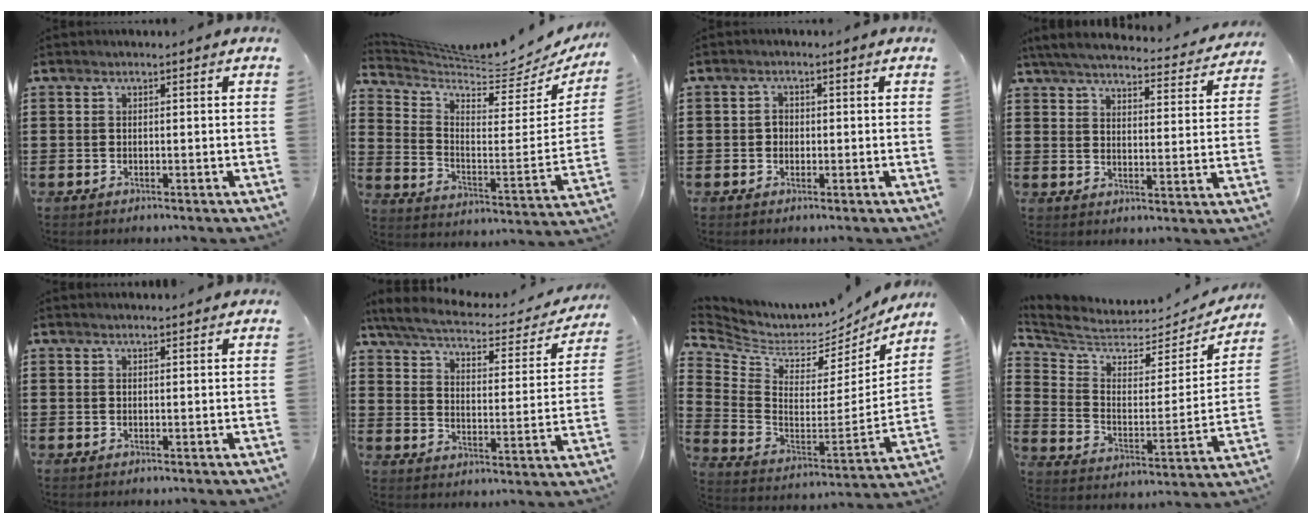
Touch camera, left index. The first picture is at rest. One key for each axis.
{"total": 5.6, "fx": 5.2, "fy": 0.7, "fz": 1.9, "tx": -0.070, "ty": -0.049, "tz": 0.084}
{"total": 1.4, "fx": 0.0, "fy": 1.2, "fz": 0.8, "tx": -0.017, "ty": 0.006, "tz": -0.002}
{"total": 5.1, "fx": 4.8, "fy": 0.1, "fz": 1.7, "tx": -0.054, "ty": -0.032, "tz": 0.080}
{"total": 0.9, "fx": 0.9, "fy": 0.0, "fz": 0.1, "tx": -0.005, "ty": -0.001, "tz": 0.017}
{"total": 4.6, "fx": 3.9, "fy": 0.7, "fz": 2.3, "tx": -0.066, "ty": -0.028, "tz": 0.061}
{"total": 4.1, "fx": 3.2, "fy": 2.3, "fz": 1.3, "tx": -0.053, "ty": -0.041, "tz": 0.050}
{"total": 4.9, "fx": 4.6, "fy": 1.6, "fz": 1.0, "tx": -0.052, "ty": -0.045, "tz": 0.075}